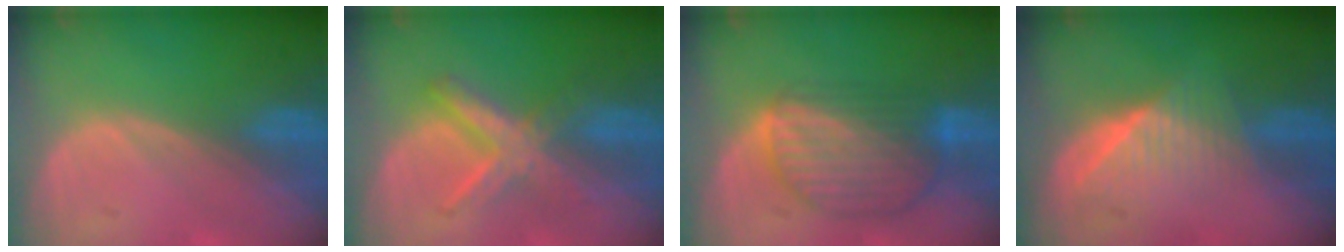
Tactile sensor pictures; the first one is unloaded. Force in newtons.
{"total": 5.9, "press": 5.9, "slide": 0.2}
{"total": 8.9, "press": 7.8, "slide": 4.4}
{"total": 6.3, "press": 5.9, "slide": 2.3}